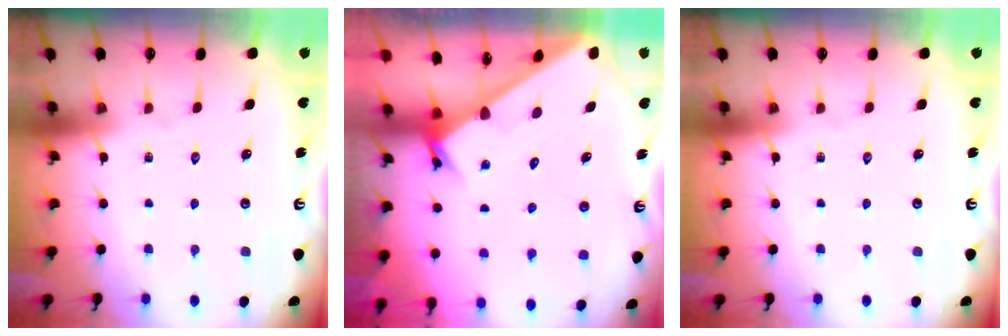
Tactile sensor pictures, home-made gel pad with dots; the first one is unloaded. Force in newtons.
{"total": 2.8, "press": 2.8, "slide": 0.0}
{"total": 0.0}